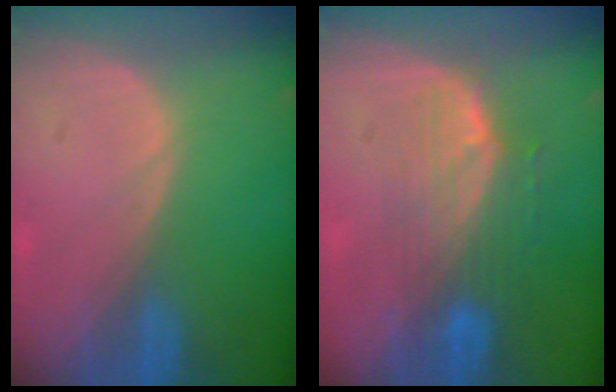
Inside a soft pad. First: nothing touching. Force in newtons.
{"total": 7.5, "press": 6.7, "slide": 3.3}